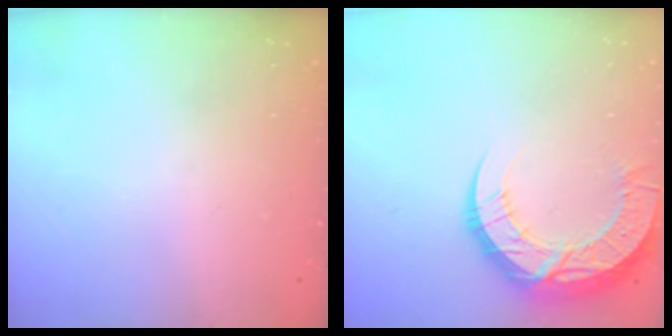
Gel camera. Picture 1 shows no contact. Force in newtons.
{"total": 16.5, "press": 16.5, "slide": 1.2}